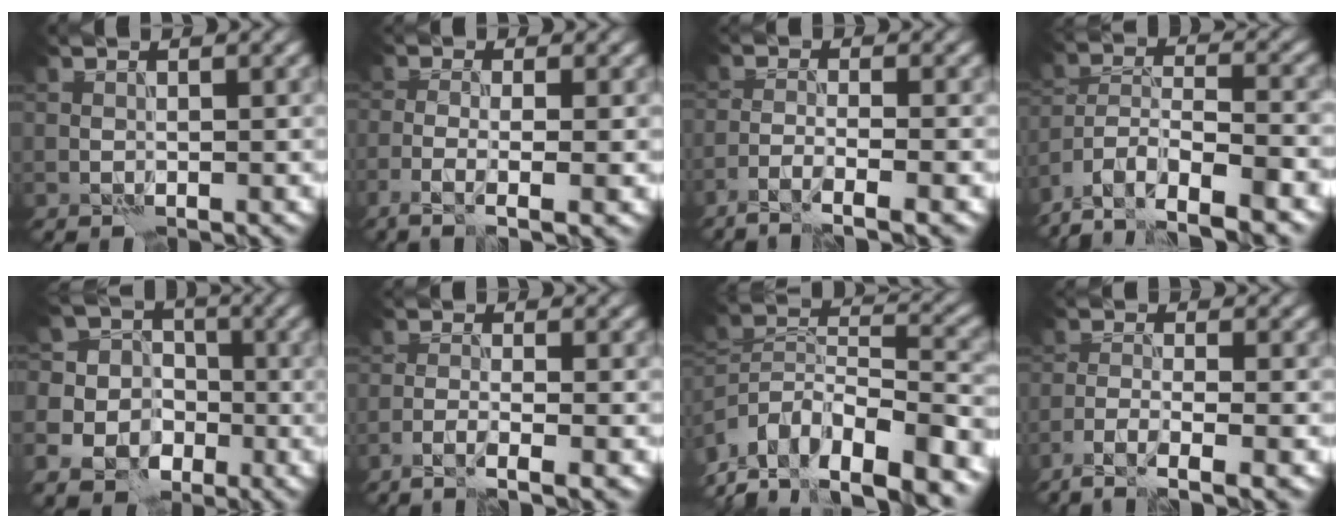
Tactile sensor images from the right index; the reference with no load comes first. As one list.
[{"total": 3.4, "force": [-1.7, 0.5, 3.0], "torque": [-0.052, -0.004, -0.036]}, {"total": 3.8, "force": [-2.7, 0.4, 2.6], "torque": [-0.040, 0.001, -0.054]}, {"total": 10.8, "force": [-8.9, 3.3, 5.0], "torque": [-0.079, -0.004, -0.149]}, {"total": 12.1, "force": [-5.6, 10.5, 2.2], "torque": [-0.072, -0.025, -0.101]}, {"total": 3.2, "force": [-2.2, 0.3, 2.3], "torque": [-0.037, 0.003, -0.048]}, {"total": 14.0, "force": [-10.8, 5.5, 7.1], "torque": [-0.118, 0.027, -0.162]}, {"total": 4.8, "force": [-3.4, 0.8, 3.3], "torque": [-0.049, -0.001, -0.065]}]